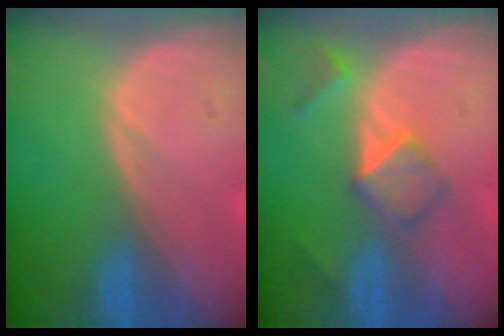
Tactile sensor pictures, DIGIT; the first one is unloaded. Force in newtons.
{"total": 5.2, "press": 4.5, "slide": 2.6}